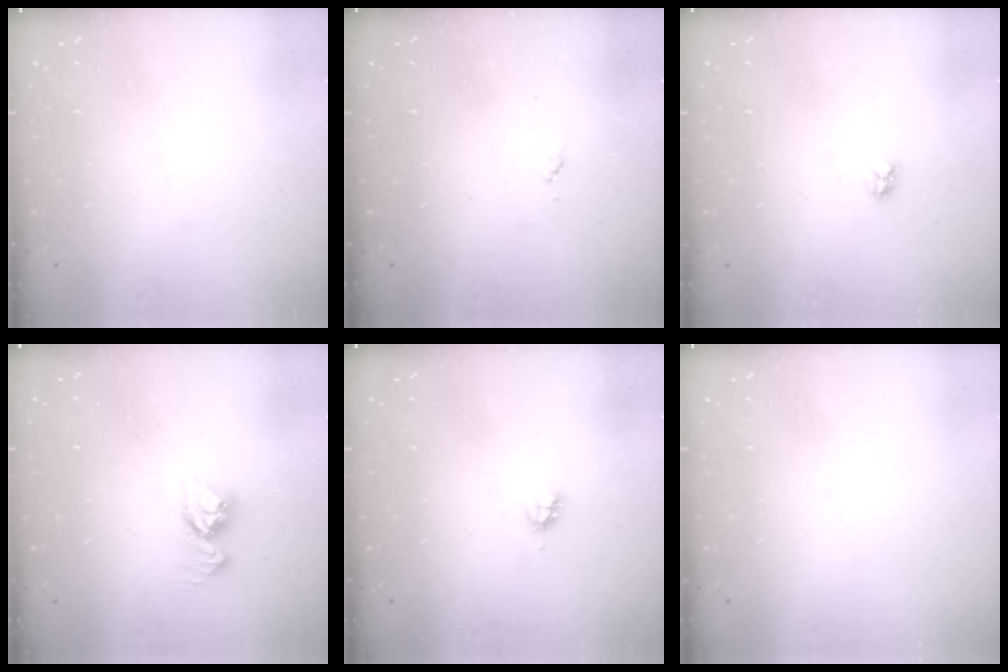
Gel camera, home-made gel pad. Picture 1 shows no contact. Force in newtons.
{"total": 4.0, "press": 3.9, "slide": 0.5}
{"total": 2.9, "press": 2.9, "slide": 0.3}
{"total": 9.4, "press": 9.4, "slide": 0.9}
{"total": 2.2, "press": 2.2, "slide": 0.3}
{"total": 0.0}